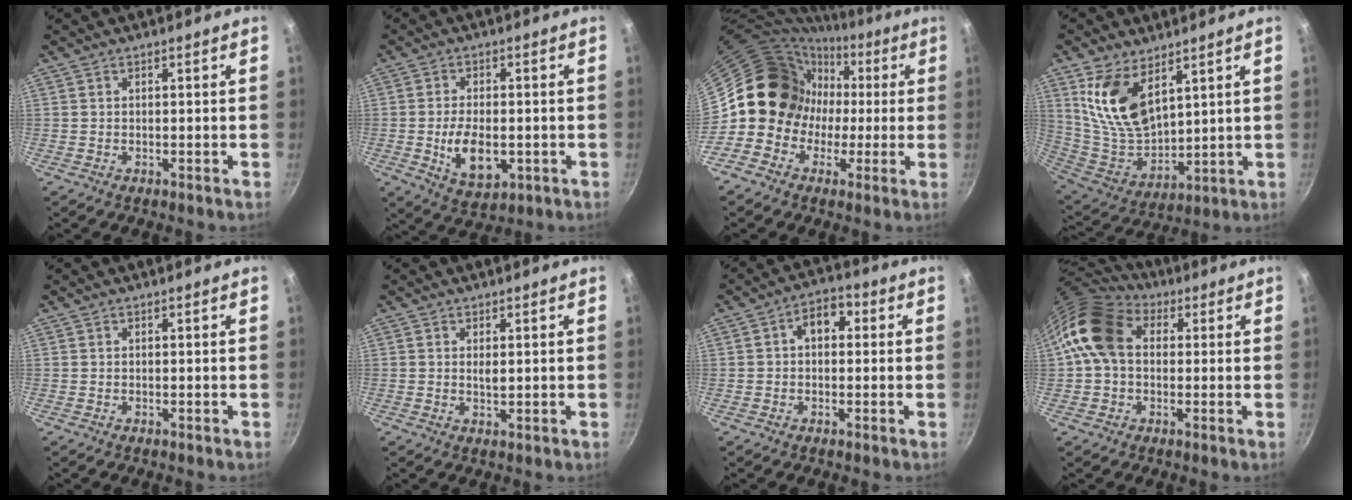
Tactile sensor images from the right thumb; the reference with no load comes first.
{"total": 9.2, "force": [-1.6, 5.3, 7.4], "torque": [-0.118, -0.004, -0.019]}
{"total": 13.2, "force": [-0.3, 12.5, 4.3], "torque": [-0.008, 0.037, -0.022]}
{"total": 14.6, "force": [7.2, 8.0, 9.9], "torque": [-0.171, -0.061, 0.154]}
{"total": 0.0}
{"total": 1.7, "force": [0.4, 0.7, 1.5], "torque": [-0.026, -0.003, 0.008]}
{"total": 5.9, "force": [0.9, 4.2, 4.0], "torque": [-0.031, 0.016, 0.002]}
{"total": 12.7, "force": [1.7, 9.5, 8.3], "torque": [-0.134, 0.023, 0.011]}